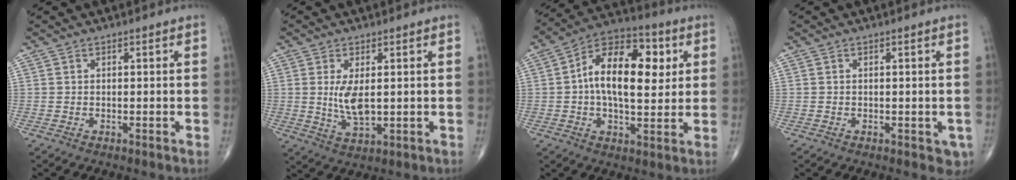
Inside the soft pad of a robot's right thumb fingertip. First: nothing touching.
{"total": 6.2, "force": [0.7, 2.6, 5.5], "torque": [-0.106, -0.016, 0.019]}
{"total": 17.2, "force": [2.8, 9.1, 14.3], "torque": [-0.210, 0.016, 0.035]}
{"total": 2.4, "force": [-0.7, 1.6, 1.7], "torque": [-0.003, 0.000, -0.007]}